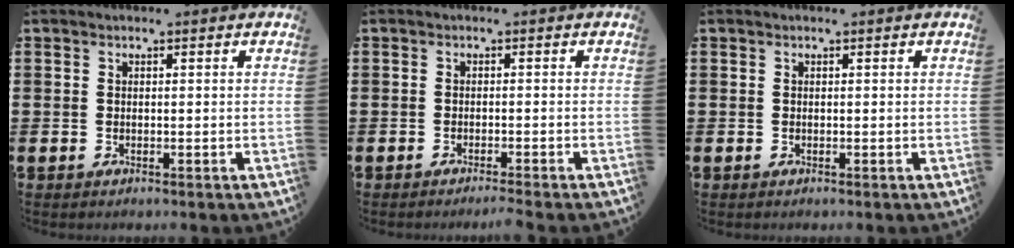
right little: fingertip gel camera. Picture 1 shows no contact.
{"total": 0.9, "force": [-0.9, -0.2, 0.3], "torque": [-0.005, -0.001, -0.017]}
{"total": 0.0}